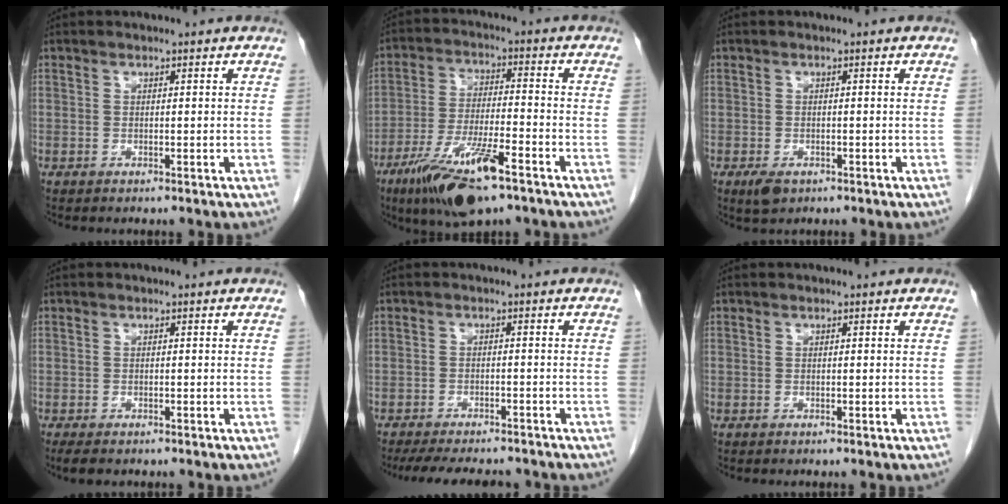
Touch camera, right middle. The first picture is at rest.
{"total": 13.4, "force": [-8.3, 2.4, 10.3], "torque": [-0.196, -0.024, -0.142]}
{"total": 2.4, "force": [-1.3, 1.3, 1.6], "torque": [-0.035, -0.004, -0.015]}
{"total": 2.4, "force": [-1.8, 0.9, 1.3], "torque": [-0.025, -0.006, -0.023]}
{"total": 11.4, "force": [-10.0, 3.0, 4.6], "torque": [-0.080, -0.005, -0.134]}
{"total": 0.0}